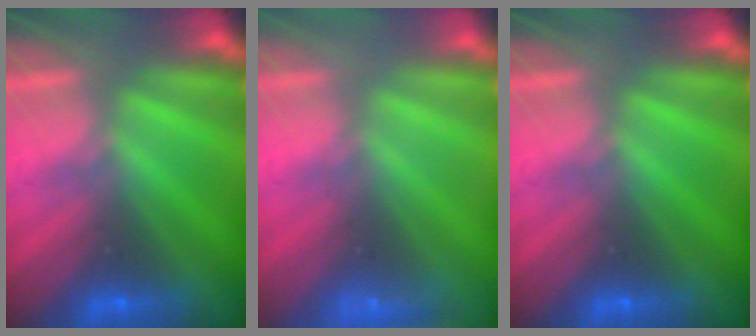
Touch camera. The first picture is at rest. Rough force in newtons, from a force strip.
{"total": 2.3}
{"total": 0.0}